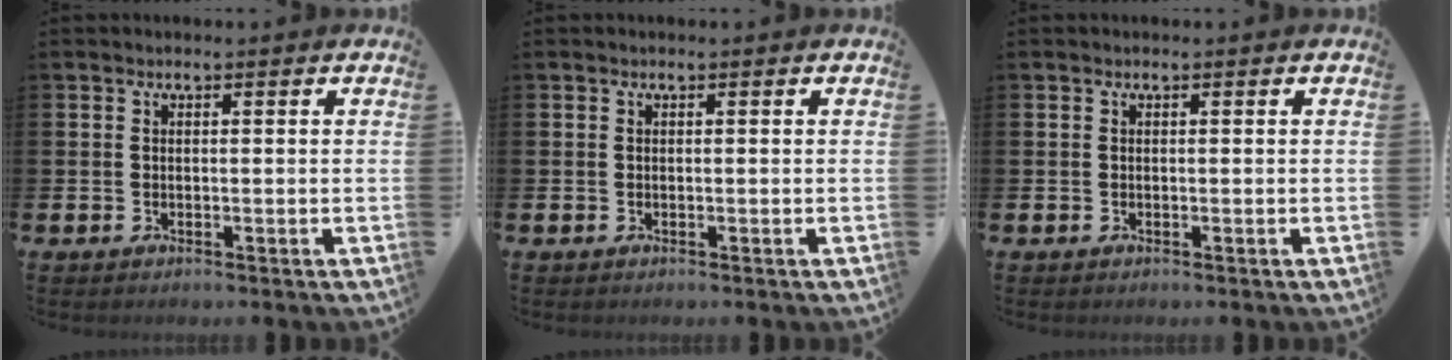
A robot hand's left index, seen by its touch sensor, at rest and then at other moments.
{"total": 0.0}
{"total": 0.0}